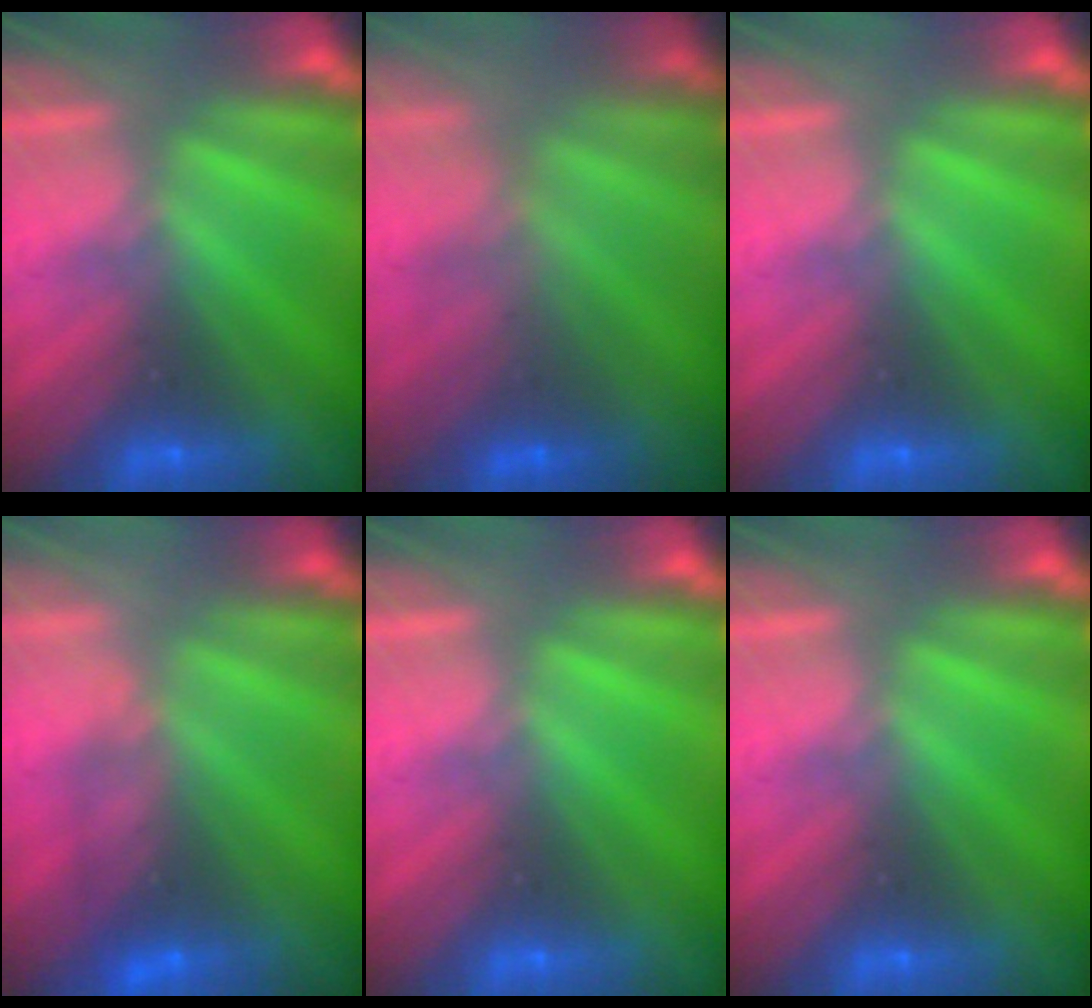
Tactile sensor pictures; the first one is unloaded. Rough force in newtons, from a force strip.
{"total": 3.7}
{"total": 0.0}
{"total": 4.7}
{"total": 0.0}
{"total": 0.0}